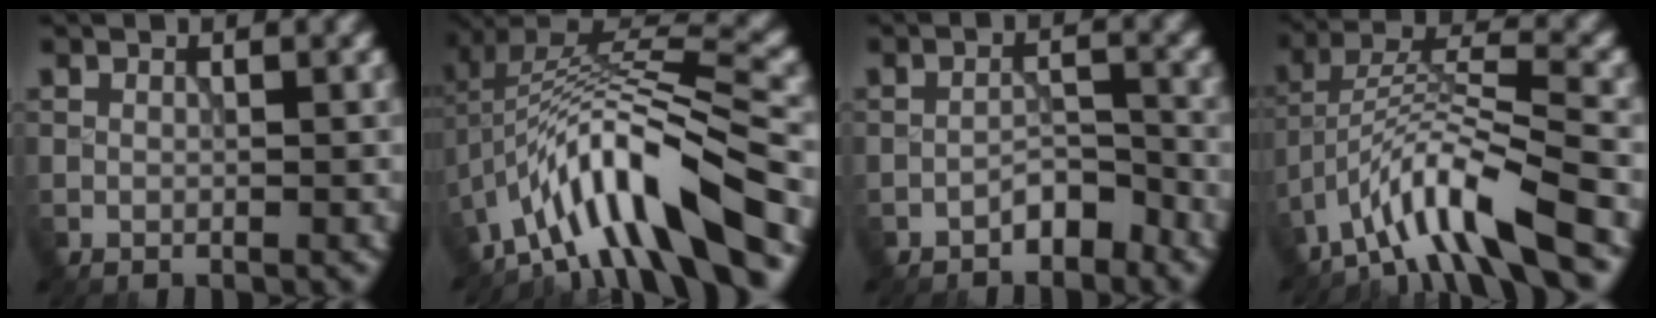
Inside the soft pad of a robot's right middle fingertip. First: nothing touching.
{"total": 11.4, "force": [-6.2, 2.7, 9.2], "torque": [-0.147, 0.018, -0.106]}
{"total": 2.4, "force": [-1.9, 1.0, 1.2], "torque": [-0.014, 0.012, -0.034]}
{"total": 9.1, "force": [-6.1, 1.6, 6.5], "torque": [-0.107, 0.012, -0.116]}